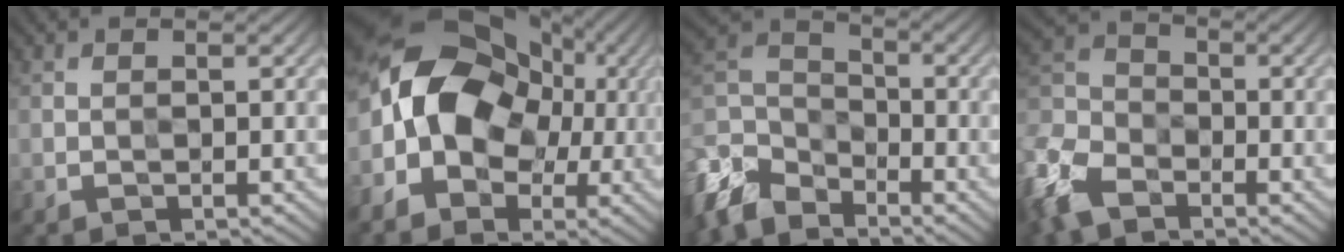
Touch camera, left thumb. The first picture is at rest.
{"total": 14.3, "force": [-0.4, 11.2, 8.8], "torque": [-0.181, 0.004, -0.029]}
{"total": 8.8, "force": [-6.5, 4.6, 3.8], "torque": [-0.098, -0.005, -0.152]}
{"total": 9.4, "force": [-6.0, 5.3, 4.9], "torque": [-0.137, -0.015, -0.147]}